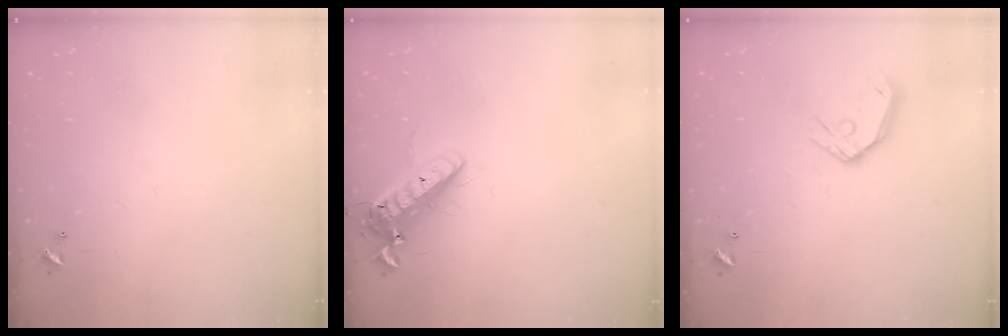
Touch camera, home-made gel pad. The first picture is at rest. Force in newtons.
{"total": 14.7, "press": 14.4, "slide": 2.9}
{"total": 11.2, "press": 11.0, "slide": 1.8}